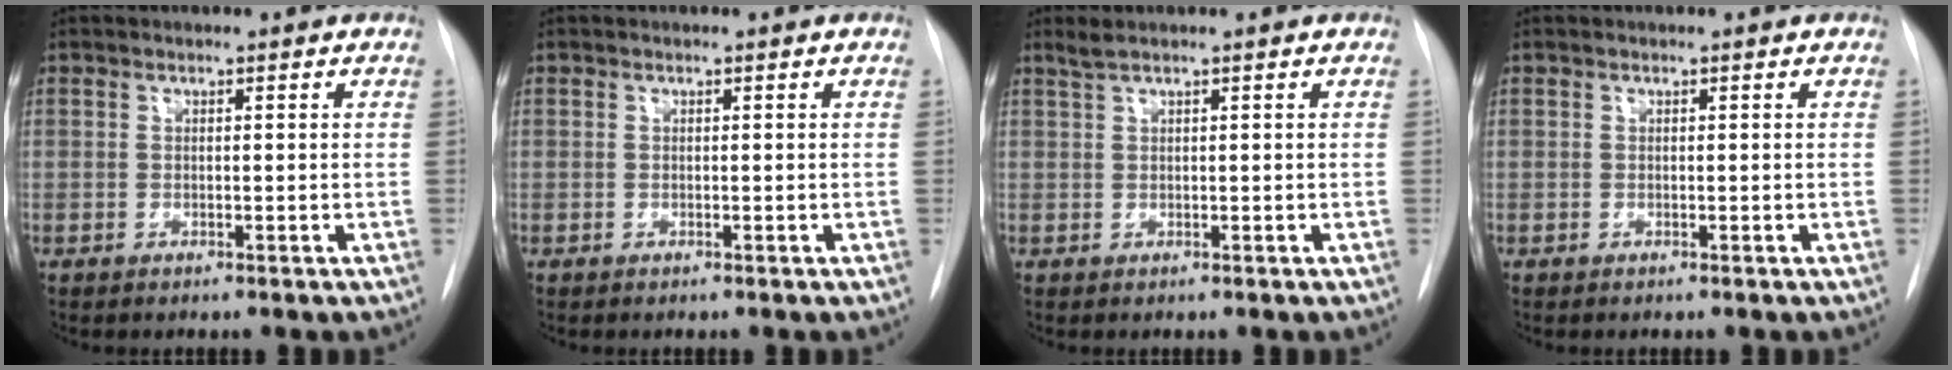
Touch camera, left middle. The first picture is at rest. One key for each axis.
{"total": 0.0}
{"total": 1.4, "fx": 1.0, "fy": -0.1, "fz": 0.9, "tx": -0.026, "ty": 0.015, "tz": 0.024}
{"total": 0.0}